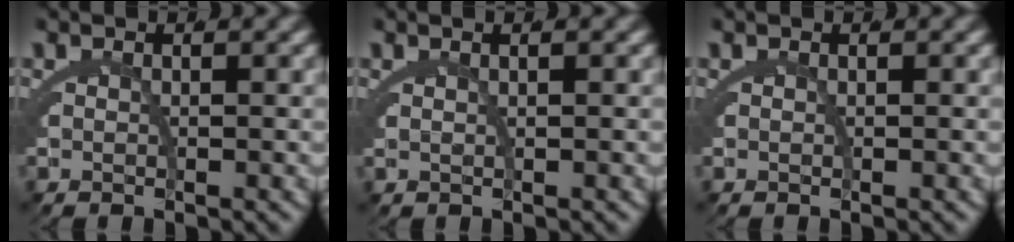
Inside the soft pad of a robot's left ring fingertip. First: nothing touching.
{"total": 1.3, "force": [0.7, -0.7, 0.8], "torque": [-0.007, 0.005, 0.015]}
{"total": 0.0}